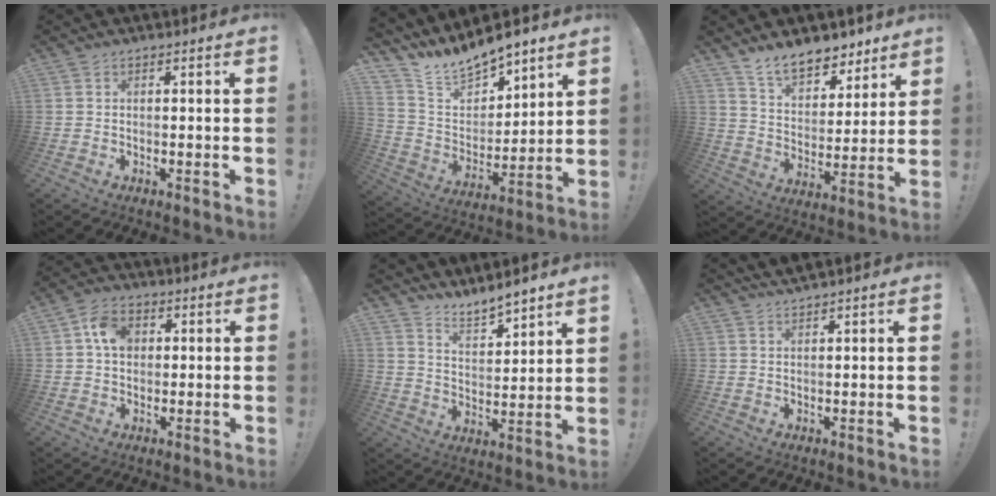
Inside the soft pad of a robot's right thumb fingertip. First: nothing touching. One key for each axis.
{"total": 11.9, "fx": 11.1, "fy": 3.8, "fz": 1.8, "tx": -0.059, "ty": -0.095, "tz": 0.205}
{"total": 11.9, "fx": 9.9, "fy": 5.3, "fz": 3.8, "tx": -0.058, "ty": -0.077, "tz": 0.185}
{"total": 7.9, "fx": 1.8, "fy": 6.0, "fz": 4.8, "tx": -0.068, "ty": 0.005, "tz": 0.033}
{"total": 7.7, "fx": 7.5, "fy": 1.1, "fz": 1.6, "tx": -0.031, "ty": -0.066, "tz": 0.139}
{"total": 2.1, "fx": 1.9, "fy": -0.2, "fz": 0.8, "tx": -0.016, "ty": -0.008, "tz": 0.035}